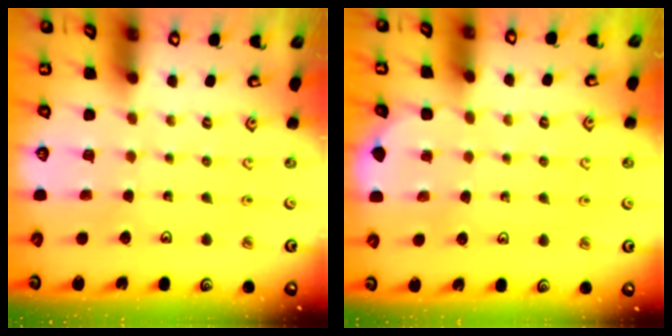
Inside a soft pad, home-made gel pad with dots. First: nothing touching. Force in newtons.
{"total": 2.2, "press": 2.2, "slide": 0.3}